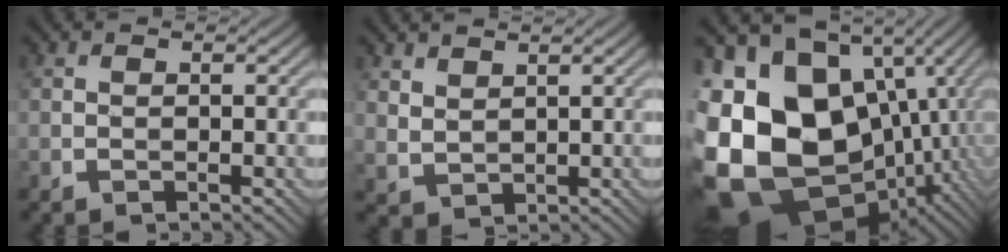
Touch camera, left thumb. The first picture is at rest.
{"total": 2.2, "force": [1.8, 1.1, 0.6], "torque": [-0.019, -0.003, 0.047]}
{"total": 22.1, "force": [-2.3, 17.2, 13.7], "torque": [-0.306, -0.035, -0.009]}